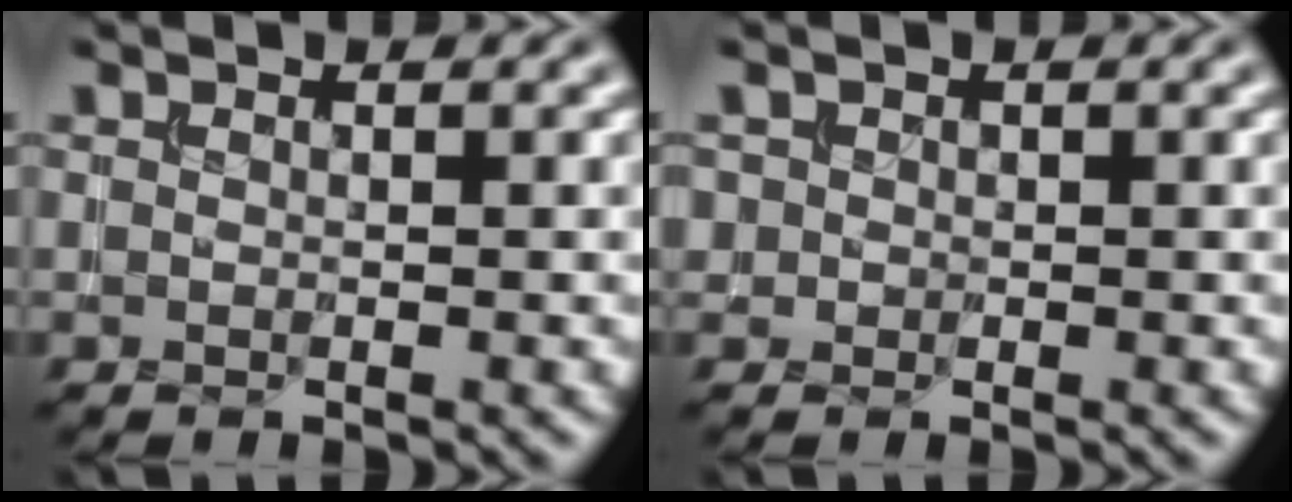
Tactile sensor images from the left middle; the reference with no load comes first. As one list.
[{"total": 1.0, "force": [0.0, 1.0, 0.1], "torque": [0.007, -0.003, -0.001]}]